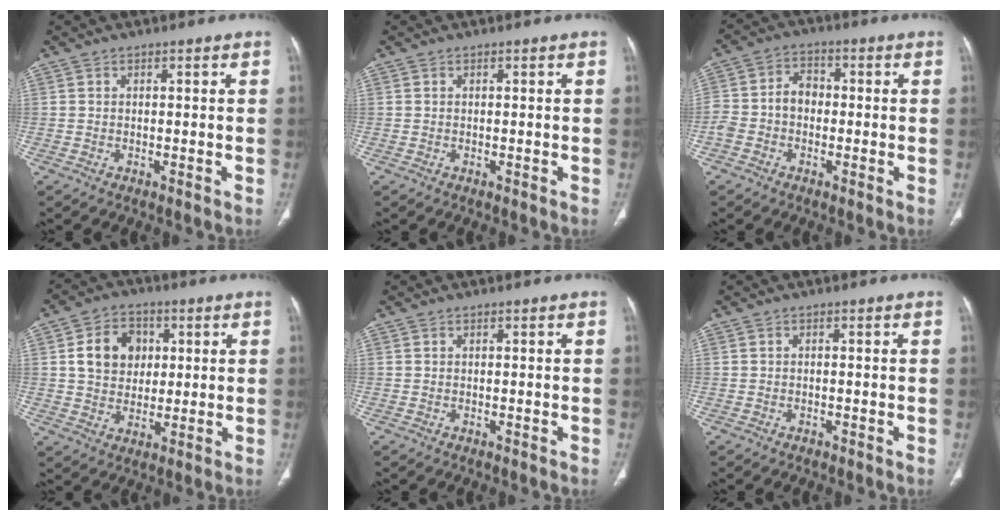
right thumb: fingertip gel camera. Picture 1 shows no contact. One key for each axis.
{"total": 0.0}
{"total": 6.5, "fx": -1.3, "fy": 5.0, "fz": 4.1, "tx": -0.070, "ty": 0.030, "tz": -0.032}
{"total": 10.1, "fx": 2.3, "fy": 8.1, "fz": 5.6, "tx": -0.062, "ty": -0.001, "tz": 0.038}
{"total": 0.0}
{"total": 0.6, "fx": -0.4, "fy": 0.3, "fz": 0.2, "tx": -0.005, "ty": 0.000, "tz": -0.008}